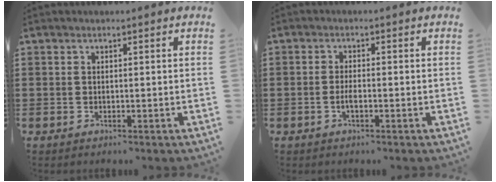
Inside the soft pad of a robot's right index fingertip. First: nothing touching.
{"total": 1.9, "force": [-0.5, 0.4, 1.8], "torque": [-0.036, -0.003, -0.008]}